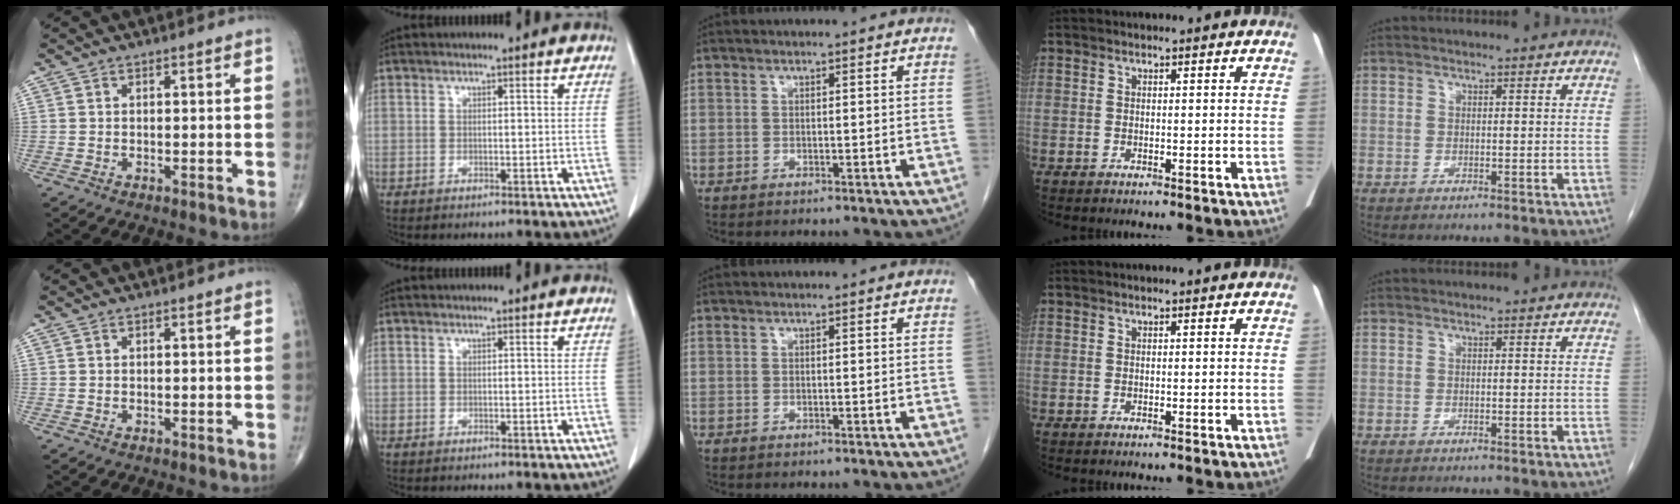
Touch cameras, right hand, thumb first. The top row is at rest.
{}